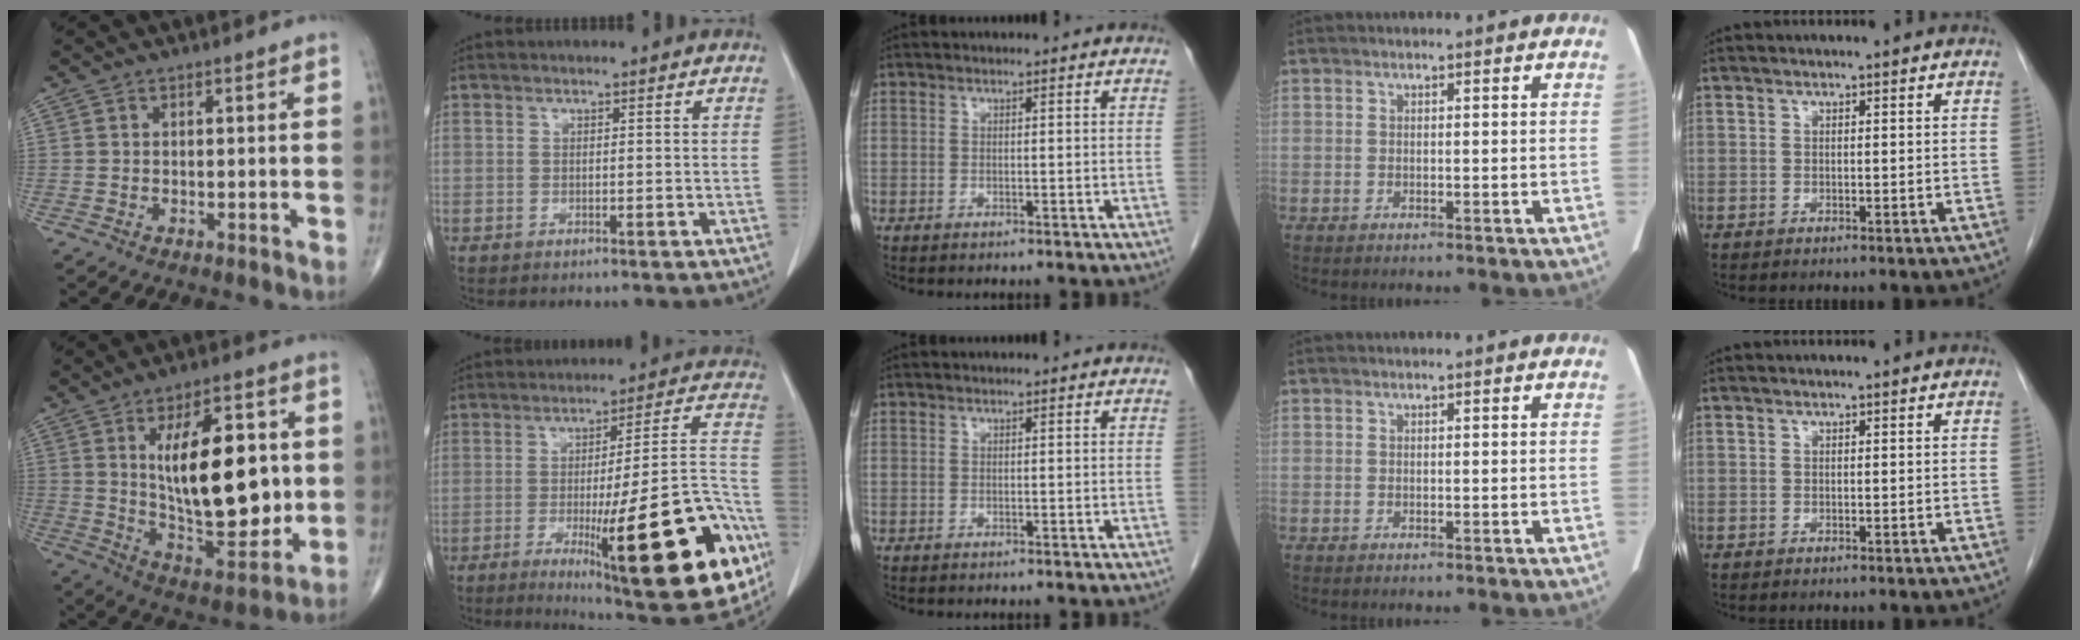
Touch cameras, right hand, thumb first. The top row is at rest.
{"thumb": {"total": 22.1, "force": [2.7, 10.2, 19.4], "torque": [-0.266, -0.025, 0.056]}, "index": {"total": 26.2, "force": [-9.5, 3.8, 24.1], "torque": [-0.262, -0.006, -0.127]}}